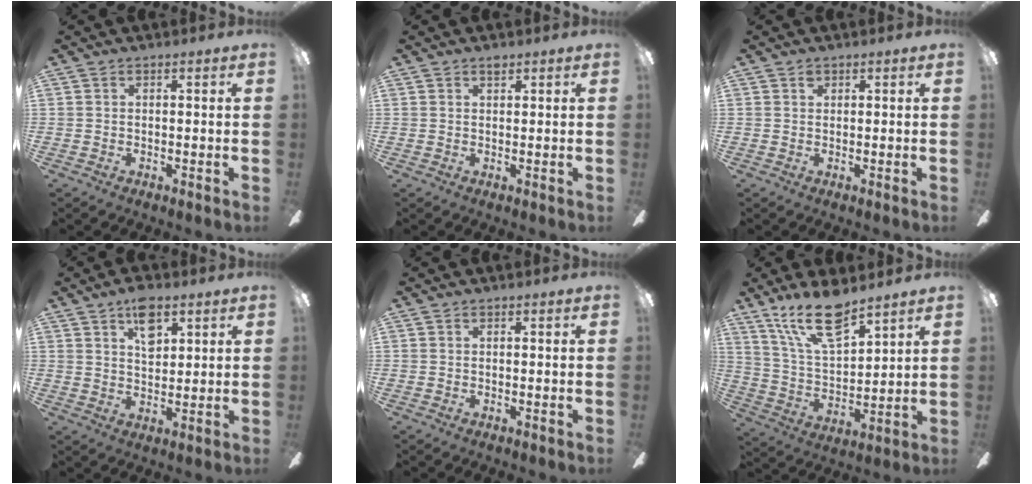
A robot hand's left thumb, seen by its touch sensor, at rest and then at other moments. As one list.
[{"total": 1.4, "force": [1.2, 0.7, 0.5], "torque": [0.006, -0.008, 0.019]}, {"total": 1.0, "force": [0.7, 0.6, 0.3], "torque": [0.000, -0.004, 0.012]}, {"total": 7.8, "force": [4.4, 4.2, 4.9], "torque": [-0.067, -0.013, 0.076]}, {"total": 0.0}, {"total": 19.1, "force": [13.5, 7.0, 11.6], "torque": [-0.244, -0.080, 0.241]}]